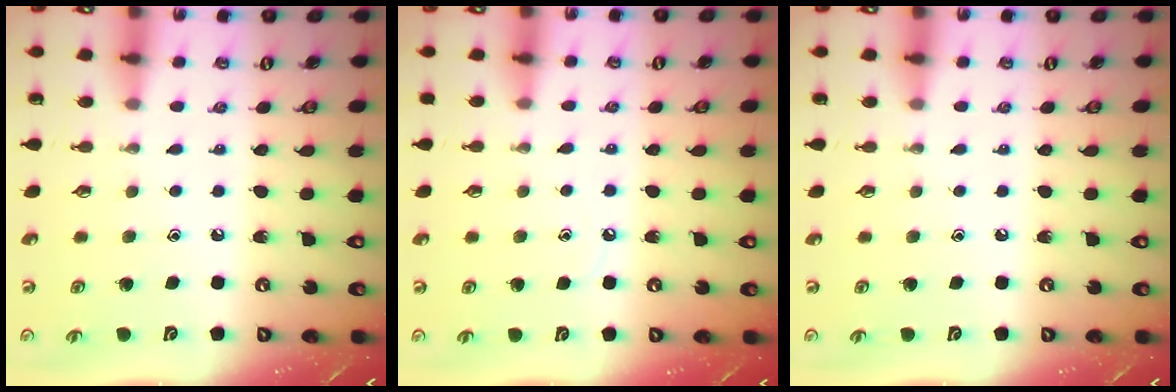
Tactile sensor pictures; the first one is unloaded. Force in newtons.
{"total": 4.7, "press": 4.7, "slide": 0.6}
{"total": 0.0}